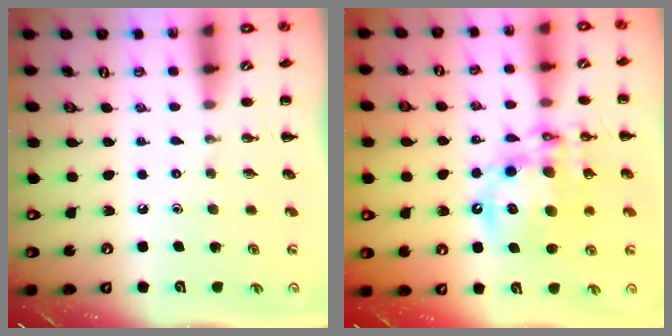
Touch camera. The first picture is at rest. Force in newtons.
{"total": 16.1, "press": 15.7, "slide": 3.6}